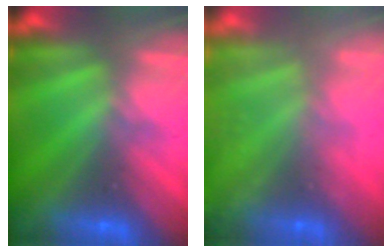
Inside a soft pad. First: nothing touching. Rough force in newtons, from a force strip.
{"total": 6.1}